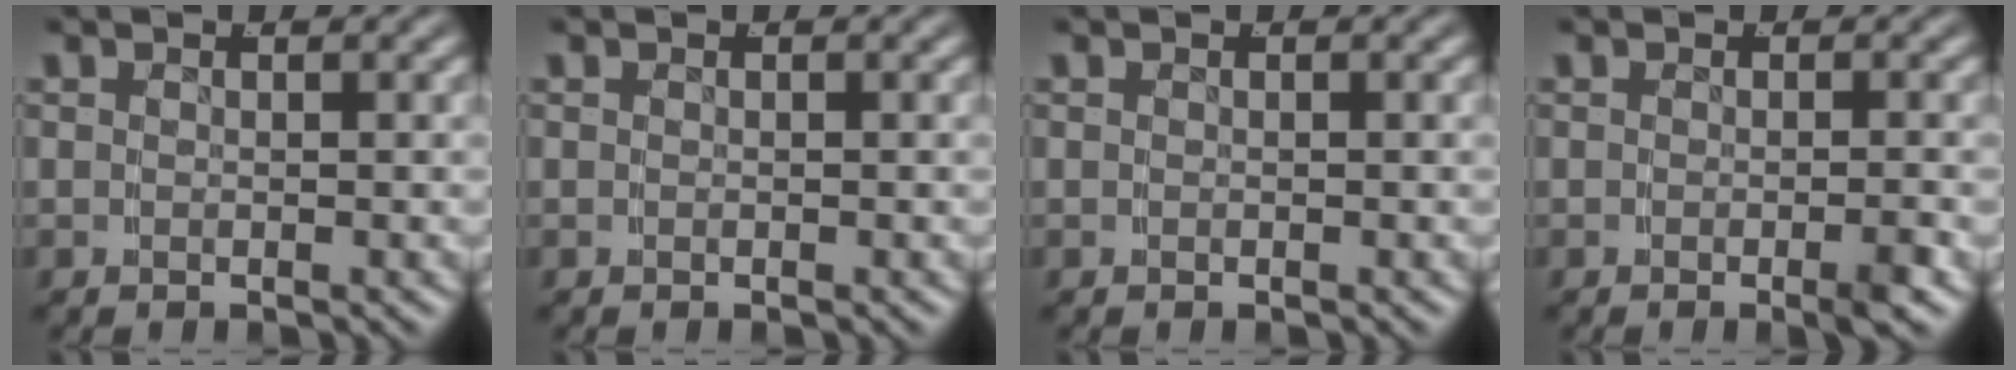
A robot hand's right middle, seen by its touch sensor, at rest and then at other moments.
{"total": 0.0}
{"total": 0.0}
{"total": 1.2, "force": [-0.7, -0.3, 0.9], "torque": [-0.012, 0.007, -0.019]}